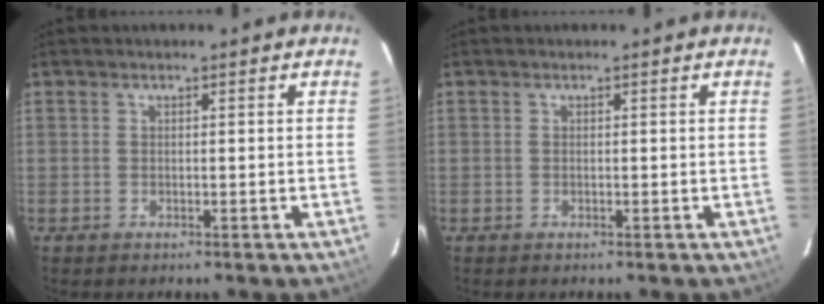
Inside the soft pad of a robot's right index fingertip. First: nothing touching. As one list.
[{"total": 0.0}]